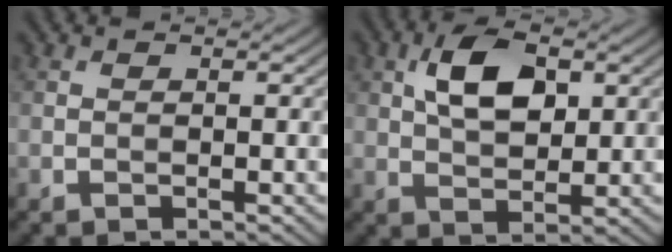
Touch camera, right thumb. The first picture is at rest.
{"total": 7.2, "force": [2.2, 3.9, 5.6], "torque": [-0.111, 0.006, 0.038]}